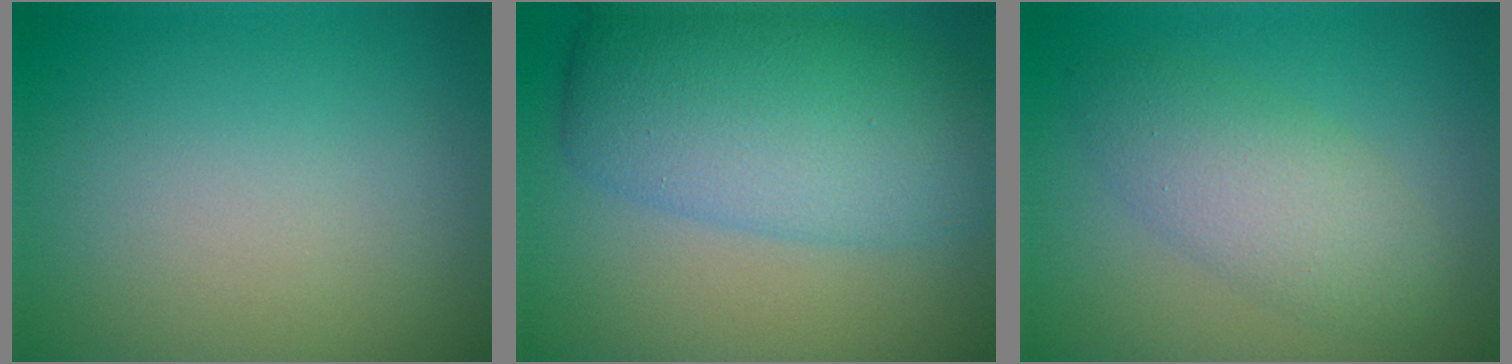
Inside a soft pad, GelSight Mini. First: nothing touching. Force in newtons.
{"total": 8.2, "press": 8.2, "slide": 0.1}
{"total": 4.1, "press": 4.1, "slide": 0.1}